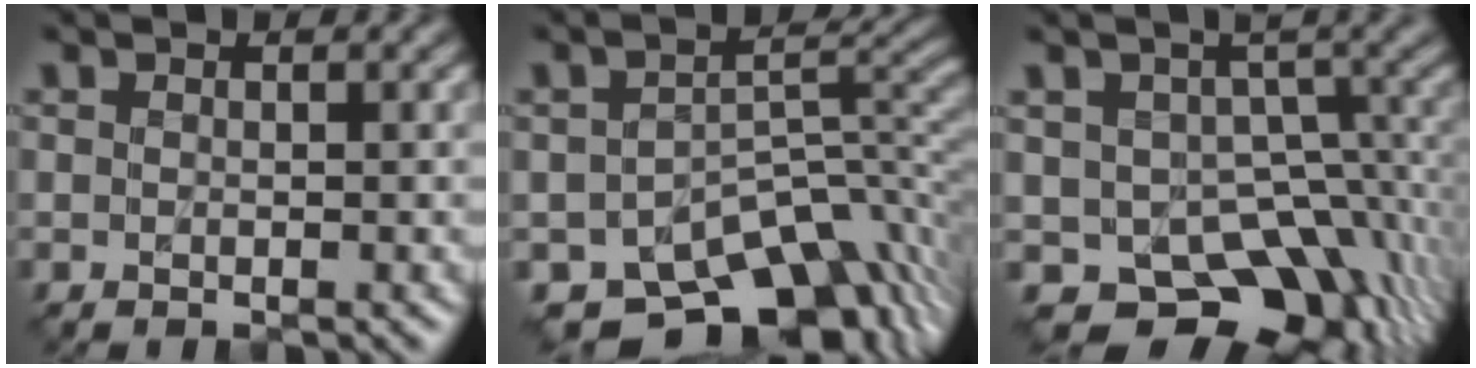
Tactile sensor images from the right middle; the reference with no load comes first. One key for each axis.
{"total": 10.9, "fx": -7.4, "fy": 5.5, "fz": 5.8, "tx": -0.073, "ty": -0.009, "tz": -0.115}
{"total": 9.5, "fx": -3.7, "fy": 6.1, "fz": 6.3, "tx": -0.076, "ty": -0.021, "tz": -0.057}